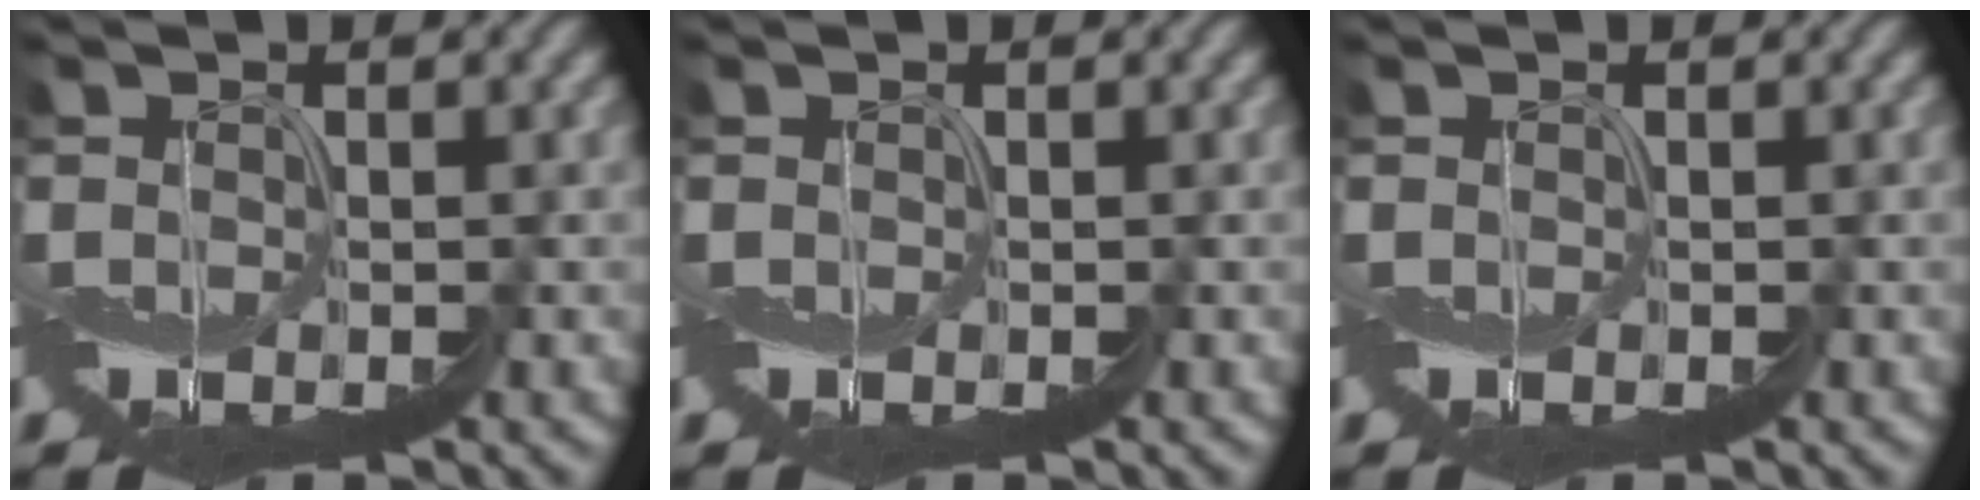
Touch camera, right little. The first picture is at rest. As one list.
[{"total": 0.0}, {"total": 0.0}]